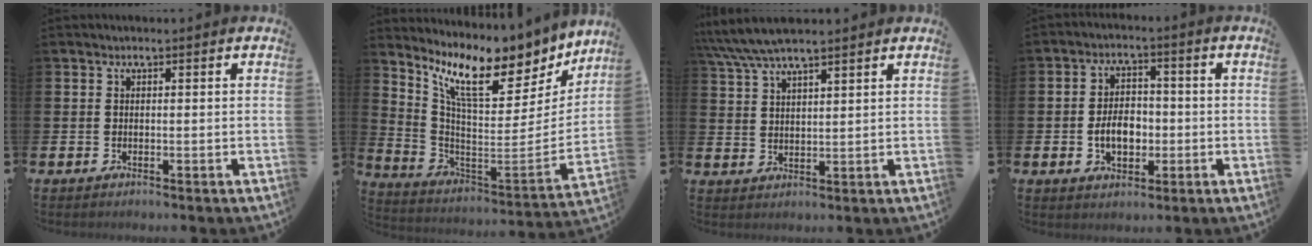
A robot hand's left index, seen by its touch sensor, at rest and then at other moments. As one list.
[{"total": 10.6, "force": [7.9, 3.3, 6.1], "torque": [-0.135, -0.066, 0.130]}, {"total": 6.0, "force": [5.4, 0.9, 2.3], "torque": [-0.064, -0.016, 0.099]}, {"total": 5.2, "force": [-1.1, 3.5, 3.7], "torque": [-0.051, 0.002, -0.027]}]